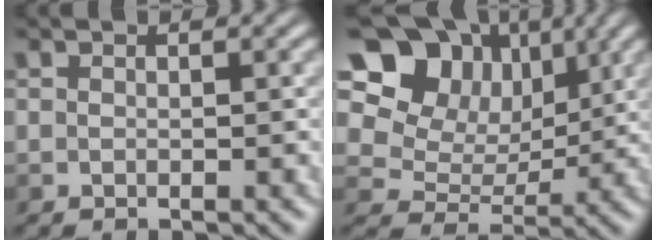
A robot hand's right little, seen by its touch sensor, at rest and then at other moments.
{"total": 12.0, "force": [5.9, 8.7, 5.8], "torque": [-0.121, 0.047, 0.093]}